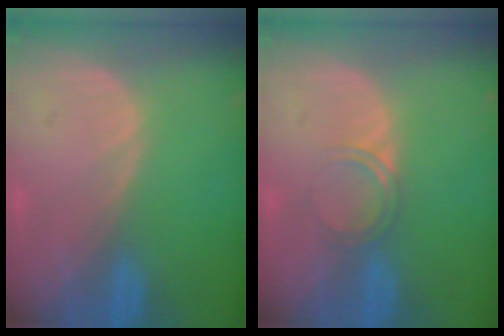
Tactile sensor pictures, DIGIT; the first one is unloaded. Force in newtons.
{"total": 2.4, "press": 2.4, "slide": 0.2}